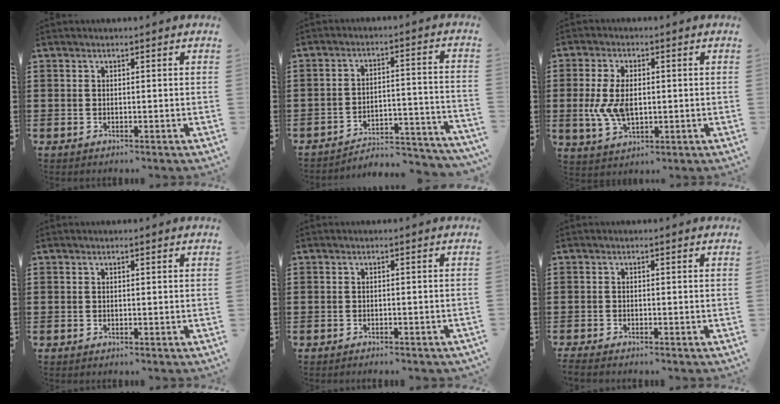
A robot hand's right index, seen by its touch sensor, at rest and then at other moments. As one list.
[{"total": 4.5, "force": [-4.2, 0.5, 1.5], "torque": [-0.028, -0.002, -0.087]}, {"total": 7.0, "force": [-0.2, 4.1, 5.7], "torque": [-0.135, 0.001, -0.008]}, {"total": 0.0}, {"total": 0.9, "force": [-0.8, 0.1, 0.3], "torque": [-0.009, -0.001, -0.017]}, {"total": 1.0, "force": [-0.9, 0.0, 0.1], "torque": [-0.004, -0.002, -0.019]}]